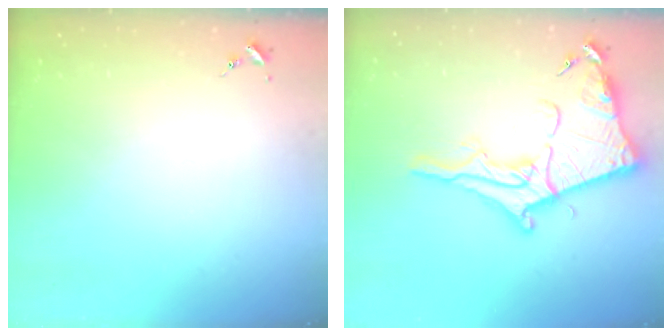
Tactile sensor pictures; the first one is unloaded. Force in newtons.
{"total": 19.1, "press": 19.1, "slide": 1.4}